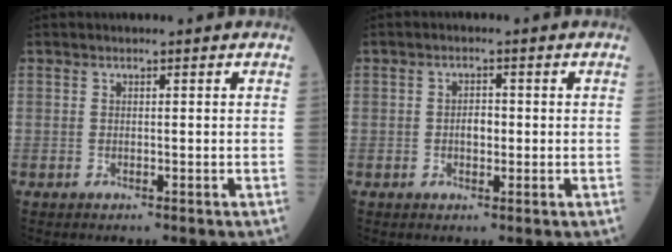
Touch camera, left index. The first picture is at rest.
{"total": 2.1, "force": [-0.4, 1.3, 1.7], "torque": [-0.027, 0.000, -0.009]}